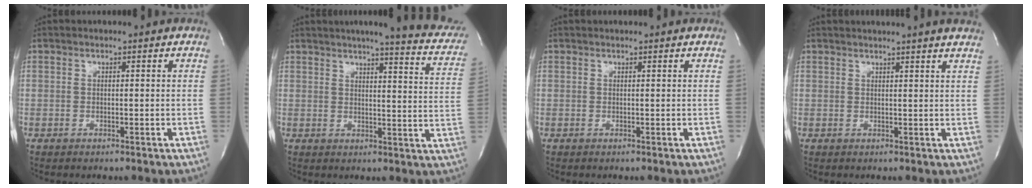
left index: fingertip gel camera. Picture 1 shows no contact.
{"total": 15.0, "force": [12.4, 1.5, 8.3], "torque": [-0.098, -0.026, 0.128]}
{"total": 1.8, "force": [1.7, 0.0, 0.5], "torque": [-0.013, 0.017, 0.022]}
{"total": 9.3, "force": [8.5, -0.6, 3.7], "torque": [-0.054, 0.007, 0.085]}